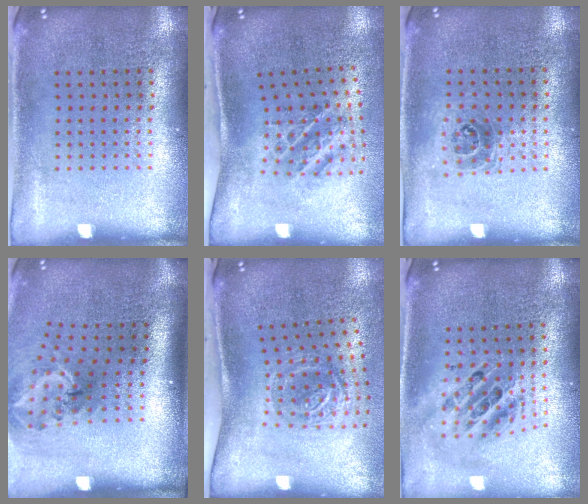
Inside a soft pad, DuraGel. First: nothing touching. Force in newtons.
{"total": 1.5, "press": 1.2, "slide": 0.9}
{"total": 1.1, "press": 0.9, "slide": 0.6}
{"total": 1.9, "press": 1.3, "slide": 1.5}
{"total": 1.9, "press": 1.2, "slide": 1.5}
{"total": 2.1, "press": 1.6, "slide": 1.4}